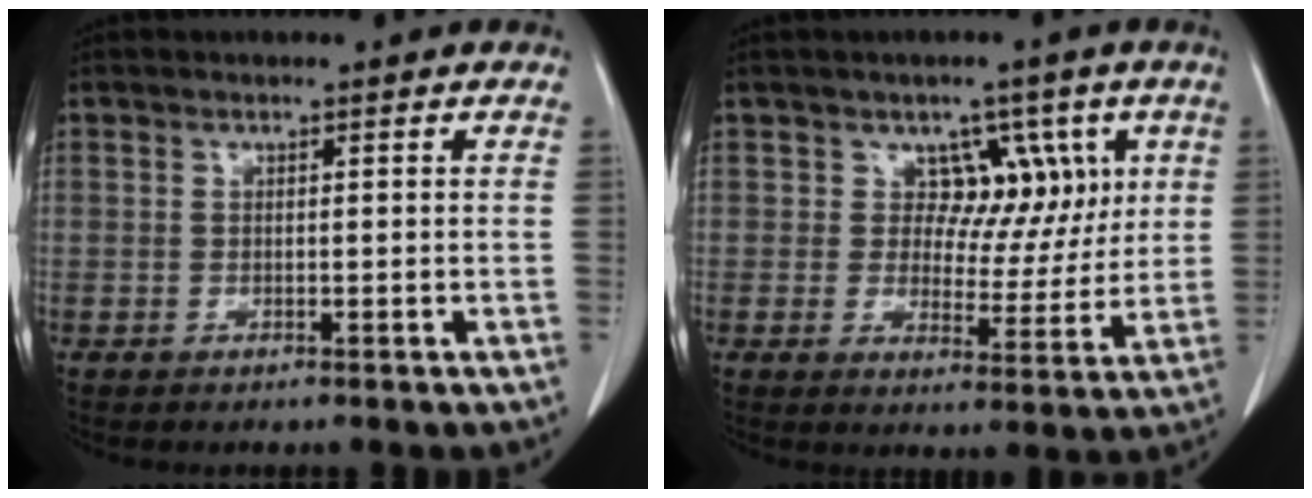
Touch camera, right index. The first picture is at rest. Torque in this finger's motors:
{"motor_torque": [0.14, 0.14, 0.07, 0.00]}